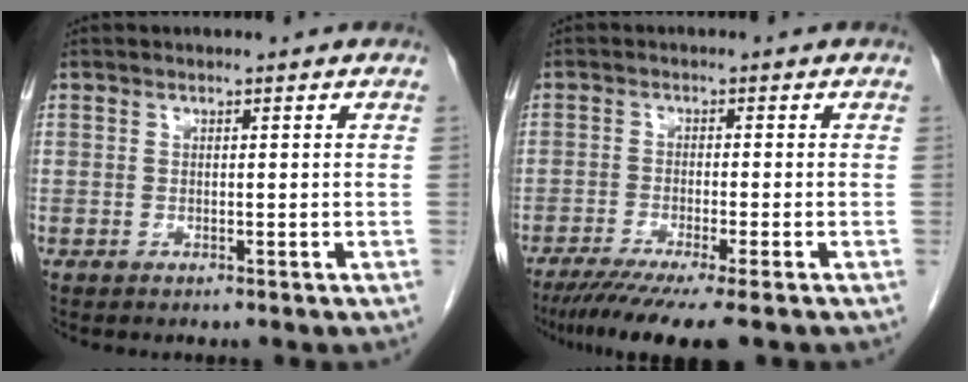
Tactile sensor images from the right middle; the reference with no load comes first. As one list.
[{"total": 9.0, "force": [-6.8, -0.4, 5.9], "torque": [-0.085, -0.024, -0.108]}]